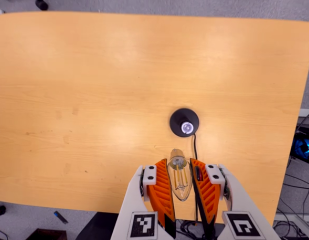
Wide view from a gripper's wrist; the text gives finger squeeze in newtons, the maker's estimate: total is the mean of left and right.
{"total": 12.5, "left": 13.8, "right": 11.1}